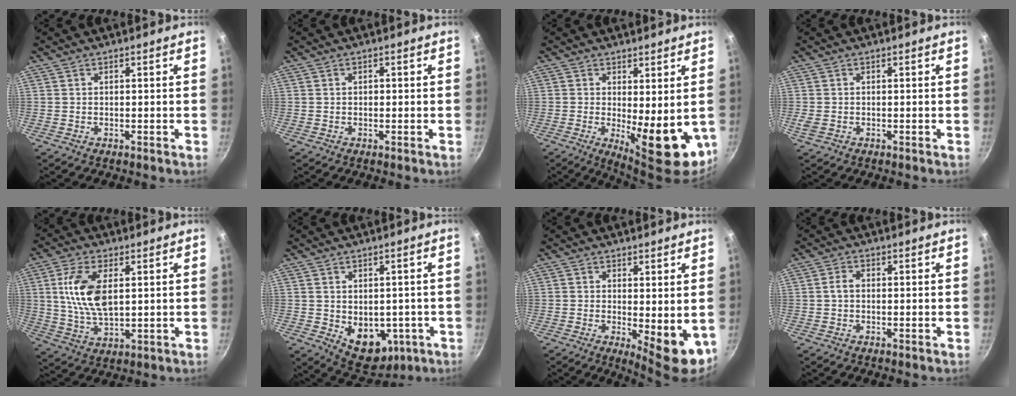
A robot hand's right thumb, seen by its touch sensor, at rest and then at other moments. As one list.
[{"total": 0.8, "force": [0.0, 0.6, 0.6], "torque": [-0.008, 0.004, 0.001]}, {"total": 11.5, "force": [-1.0, 4.4, 10.6], "torque": [-0.124, -0.011, 0.000]}, {"total": 1.2, "force": [-0.3, 1.0, 0.6], "torque": [-0.015, 0.001, -0.001]}, {"total": 11.5, "force": [2.5, 5.8, 9.6], "torque": [-0.181, -0.008, 0.051]}, {"total": 10.7, "force": [-2.1, 7.6, 7.2], "torque": [-0.061, -0.008, -0.006]}, {"total": 8.0, "force": [-0.6, 3.0, 7.3], "torque": [-0.091, -0.013, 0.001]}, {"total": 2.0, "force": [0.0, 1.4, 1.4], "torque": [-0.024, 0.009, -0.002]}]